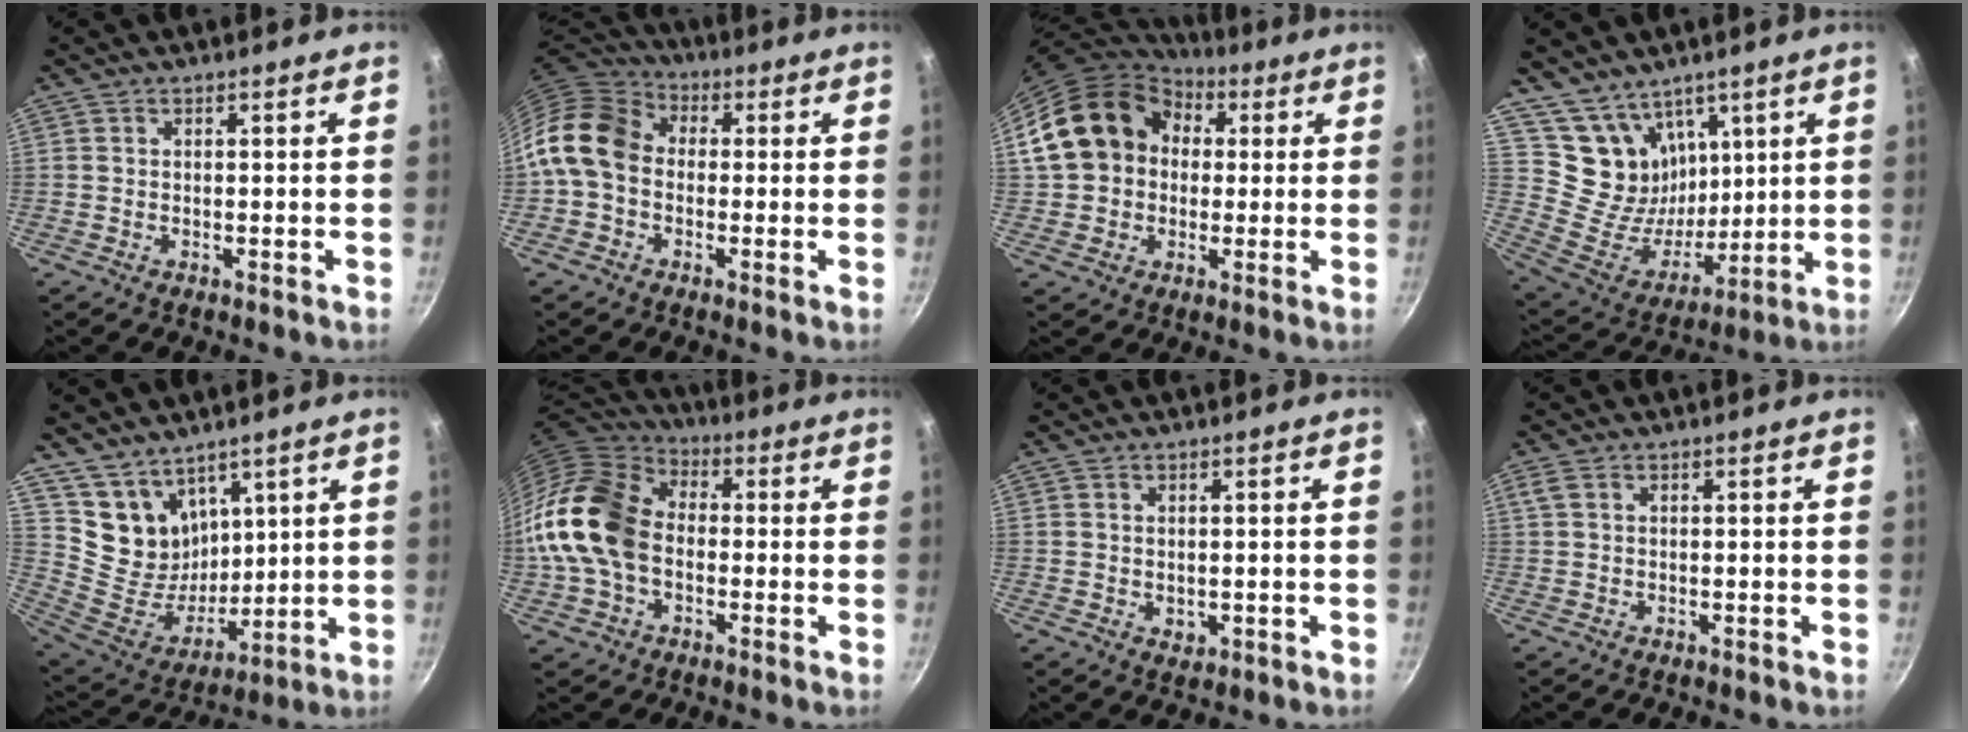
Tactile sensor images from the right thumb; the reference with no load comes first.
{"total": 12.2, "force": [-0.3, 9.6, 7.6], "torque": [-0.119, 0.030, -0.030]}
{"total": 19.0, "force": [3.0, 15.4, 10.8], "torque": [-0.176, 0.043, 0.043]}
{"total": 14.1, "force": [8.3, 10.3, 4.8], "torque": [-0.053, -0.070, 0.162]}
{"total": 13.1, "force": [8.8, 8.7, 4.2], "torque": [-0.049, -0.067, 0.184]}
{"total": 17.4, "force": [-1.6, 12.7, 11.8], "torque": [-0.211, 0.036, -0.045]}
{"total": 1.3, "force": [0.3, 1.0, 0.8], "torque": [-0.009, -0.003, 0.007]}
{"total": 1.6, "force": [0.7, 1.0, 1.1], "torque": [-0.024, 0.004, 0.017]}